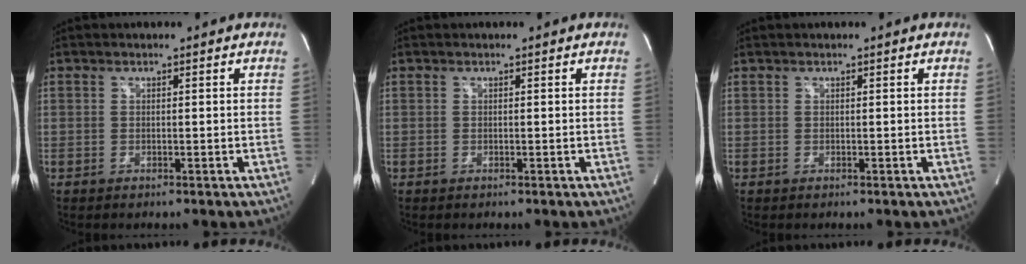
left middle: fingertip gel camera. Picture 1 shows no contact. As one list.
[{"total": 0.0}, {"total": 0.0}]